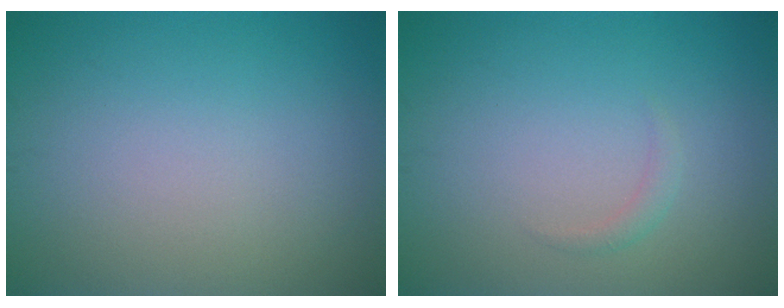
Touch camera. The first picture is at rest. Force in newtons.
{"total": 0.9, "press": 0.9, "slide": 0.1}